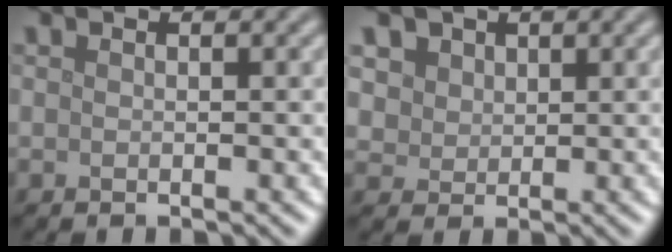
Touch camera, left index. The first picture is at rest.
{"total": 3.5, "force": [1.9, 2.7, 1.3], "torque": [-0.043, 0.001, 0.044]}